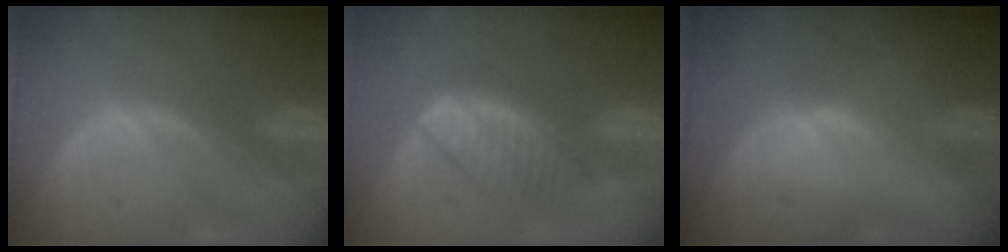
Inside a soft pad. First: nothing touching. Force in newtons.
{"total": 6.8, "press": 6.1, "slide": 3.0}
{"total": 1.0, "press": 0.7, "slide": 0.6}